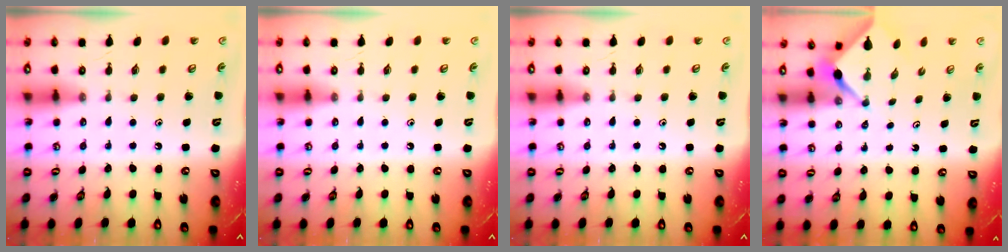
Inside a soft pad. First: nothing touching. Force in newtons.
{"total": 0.0}
{"total": 0.0}
{"total": 2.4, "press": 2.4, "slide": 0.3}